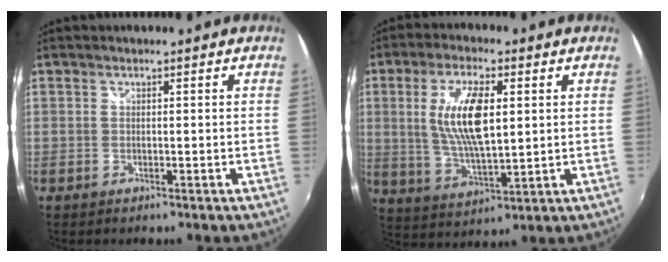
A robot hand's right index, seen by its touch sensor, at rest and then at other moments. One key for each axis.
{"total": 12.0, "fx": 2.3, "fy": 4.1, "fz": 11.1, "tx": -0.214, "ty": -0.003, "tz": 0.050}